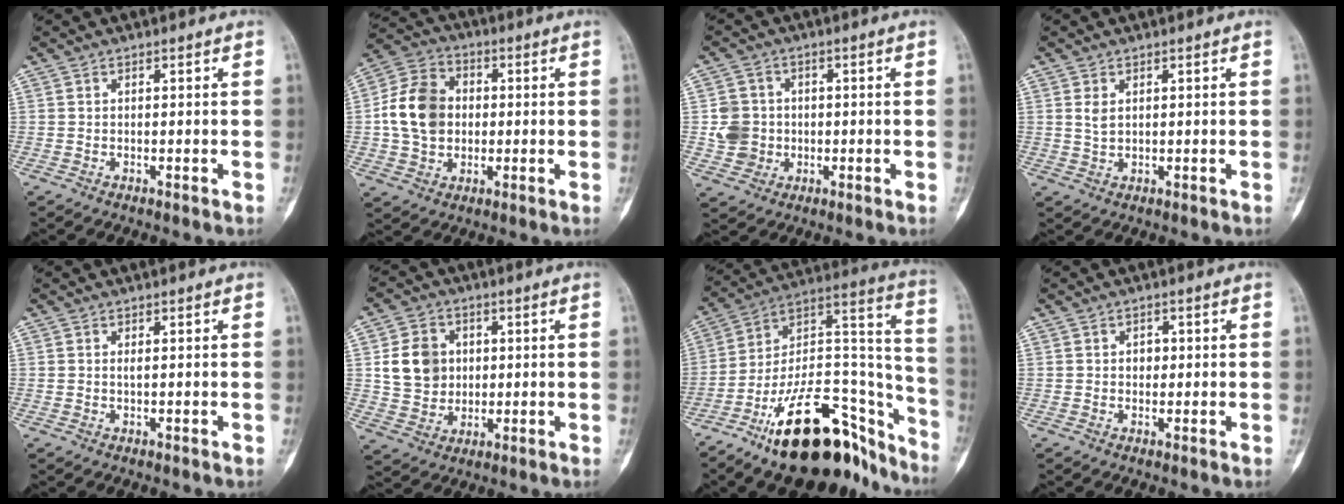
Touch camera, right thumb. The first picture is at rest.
{"total": 12.6, "force": [0.2, 9.9, 7.8], "torque": [-0.125, 0.018, -0.001]}
{"total": 6.5, "force": [-0.3, 6.2, 2.0], "torque": [-0.016, 0.007, -0.003]}
{"total": 1.1, "force": [0.4, 0.6, 0.9], "torque": [-0.014, 0.001, 0.012]}
{"total": 0.6, "force": [0.2, 0.2, 0.5], "torque": [-0.013, -0.001, 0.005]}
{"total": 10.0, "force": [1.6, 8.5, 4.9], "torque": [-0.058, -0.002, 0.034]}
{"total": 28.7, "force": [-19.3, 11.8, 17.8], "torque": [-0.195, 0.122, -0.314]}
{"total": 1.8, "force": [0.2, 1.5, 1.1], "torque": [-0.003, 0.003, 0.000]}